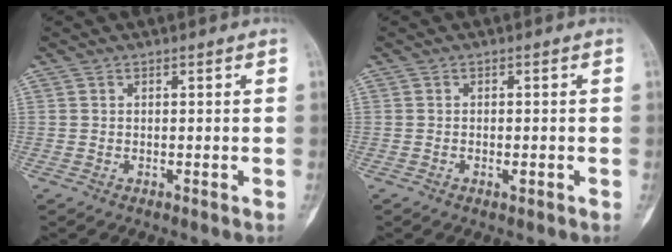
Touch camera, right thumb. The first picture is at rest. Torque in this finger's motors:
{"motor_torque": [-0.36, -0.03, 0.00, -0.10, -0.10]}